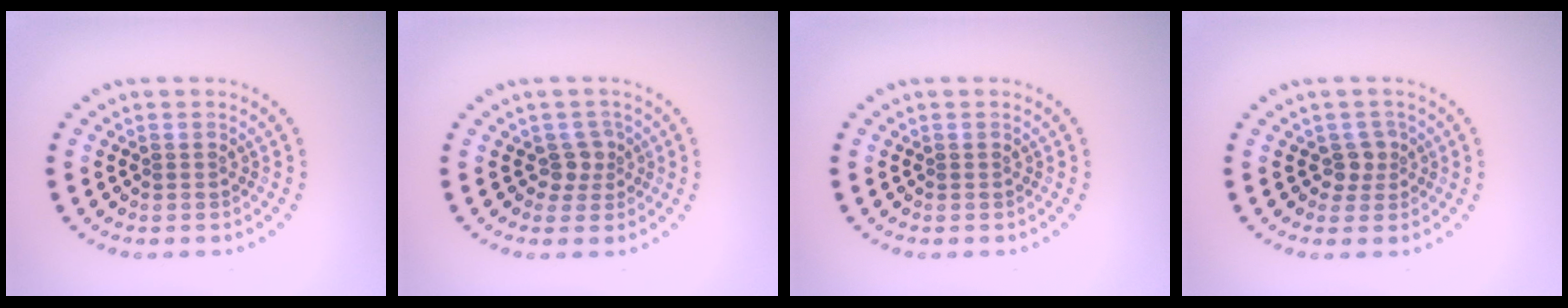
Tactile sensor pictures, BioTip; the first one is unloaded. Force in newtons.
{"total": 1.9, "press": 1.3, "slide": 1.3}
{"total": 0.0}
{"total": 1.7, "press": 1.3, "slide": 1.1}